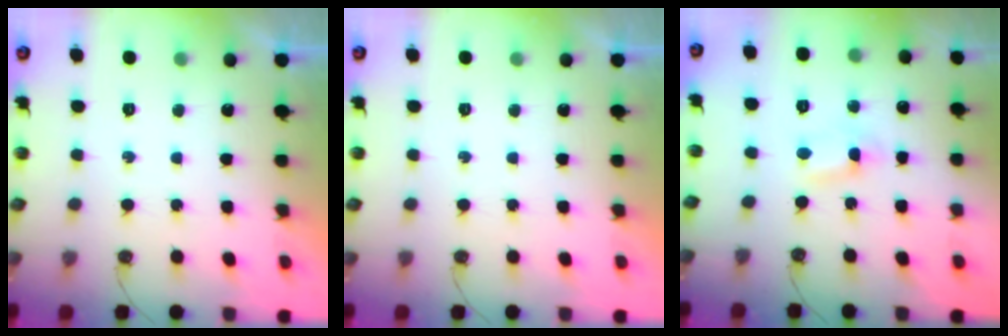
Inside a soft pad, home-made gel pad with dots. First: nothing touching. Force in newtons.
{"total": 0.0}
{"total": 1.6, "press": 1.5, "slide": 0.2}